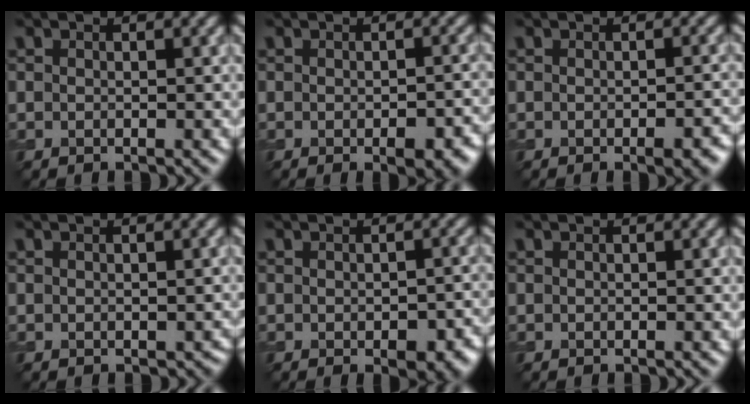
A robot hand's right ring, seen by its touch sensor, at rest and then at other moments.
{"total": 3.6, "force": [-1.4, 1.3, 3.0], "torque": [-0.040, -0.007, -0.014]}
{"total": 2.9, "force": [-1.3, 0.7, 2.5], "torque": [-0.032, -0.005, -0.014]}
{"total": 0.7, "force": [-0.2, 0.6, 0.4], "torque": [-0.008, -0.007, 0.000]}
{"total": 4.0, "force": [-1.3, 1.9, 3.2], "torque": [-0.038, -0.010, -0.012]}
{"total": 0.0}